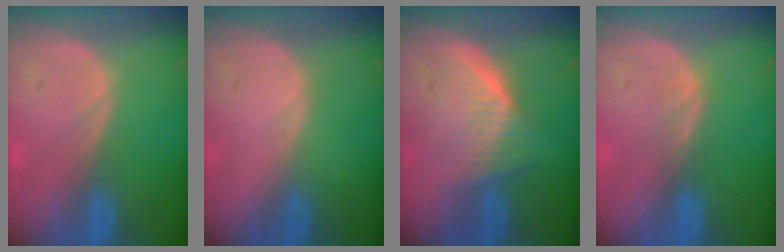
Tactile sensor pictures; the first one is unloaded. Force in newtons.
{"total": 0.0}
{"total": 6.1, "press": 6.0, "slide": 1.0}
{"total": 1.5, "press": 1.5, "slide": 0.3}